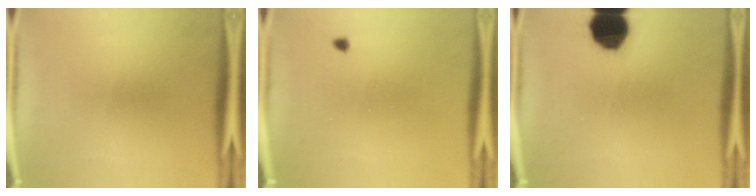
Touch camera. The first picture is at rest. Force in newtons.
{"total": 0.6}
{"total": 12.7}